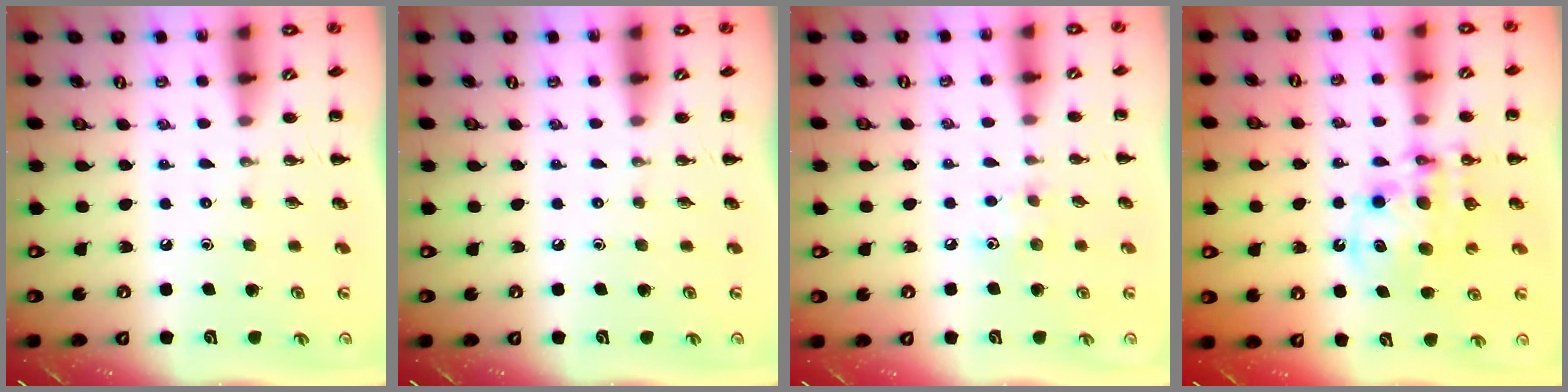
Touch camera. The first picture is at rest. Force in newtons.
{"total": 0.0}
{"total": 5.9, "press": 5.8, "slide": 1.3}
{"total": 12.3, "press": 12.0, "slide": 2.8}